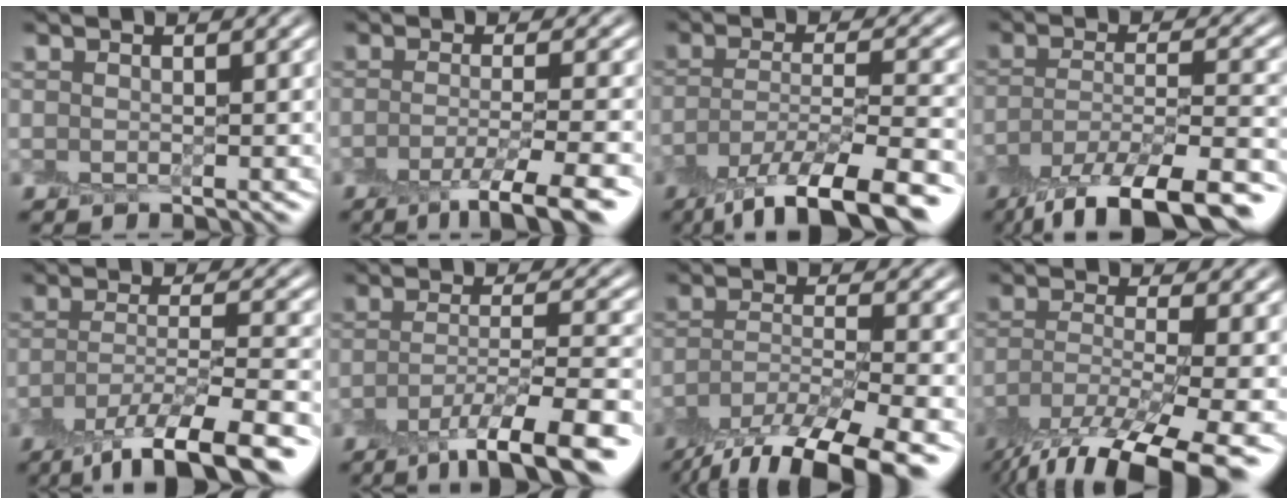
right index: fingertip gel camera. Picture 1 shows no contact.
{"total": 6.0, "force": [-3.0, 1.1, 5.0], "torque": [-0.070, -0.004, -0.055]}
{"total": 10.6, "force": [-6.5, 3.2, 7.7], "torque": [-0.130, -0.012, -0.107]}
{"total": 11.3, "force": [-7.6, 3.6, 7.5], "torque": [-0.134, -0.013, -0.124]}
{"total": 9.7, "force": [-5.6, 2.8, 7.4], "torque": [-0.115, -0.012, -0.093]}
{"total": 9.1, "force": [-4.8, 2.3, 7.4], "torque": [-0.108, -0.003, -0.081]}
{"total": 10.6, "force": [-7.3, 3.1, 7.1], "torque": [-0.130, -0.025, -0.123]}
{"total": 11.6, "force": [-7.2, 3.3, 8.4], "torque": [-0.162, -0.027, -0.121]}